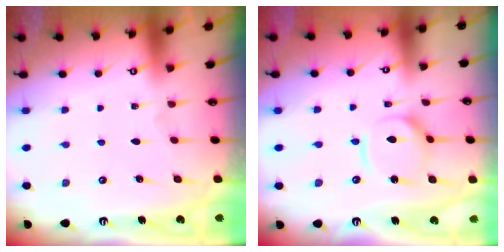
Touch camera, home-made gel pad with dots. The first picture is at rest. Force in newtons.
{"total": 9.0, "press": 9.0, "slide": 0.7}